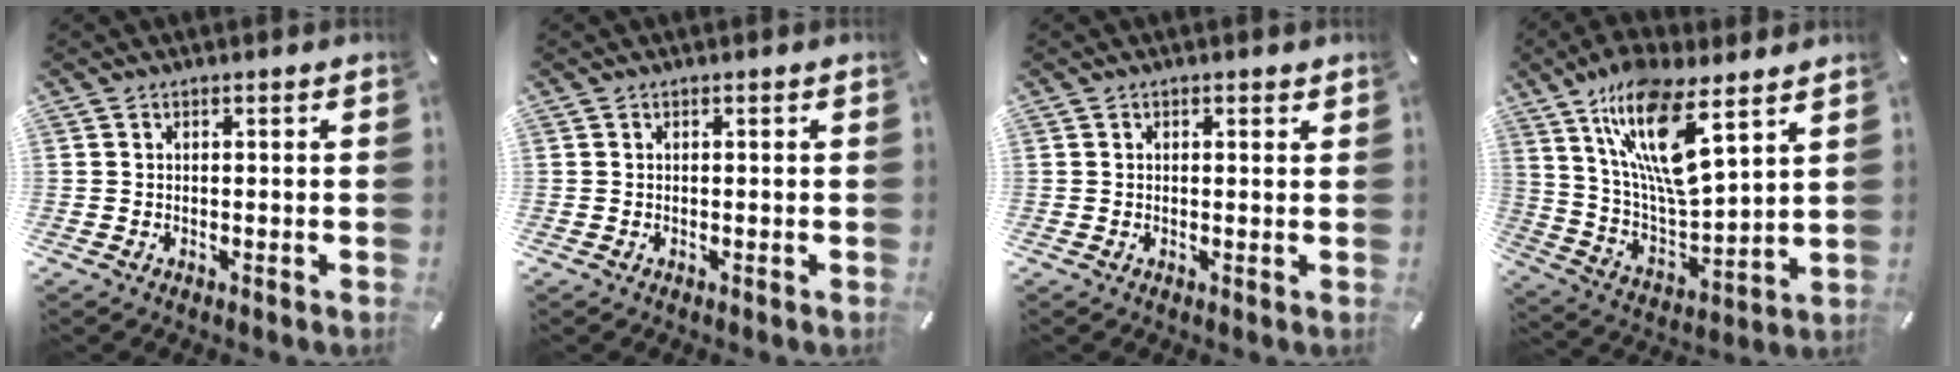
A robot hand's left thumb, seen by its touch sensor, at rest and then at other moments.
{"total": 0.0}
{"total": 0.9, "force": [0.5, 0.5, 0.5], "torque": [-0.003, -0.001, 0.007]}
{"total": 18.4, "force": [11.4, 5.6, 13.4], "torque": [-0.271, -0.055, 0.192]}